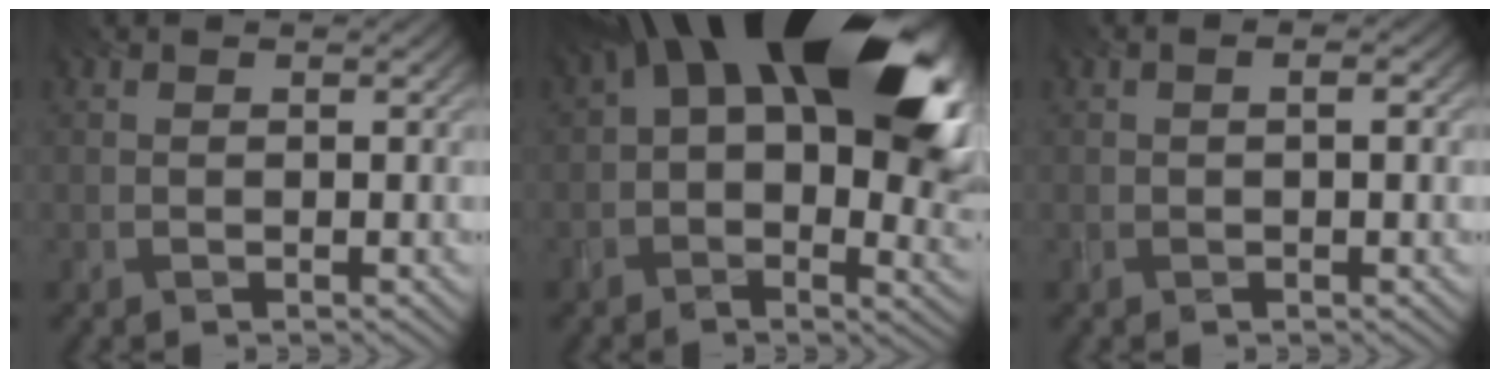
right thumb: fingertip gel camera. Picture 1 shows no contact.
{"total": 20.7, "force": [6.7, 10.8, 16.4], "torque": [-0.214, 0.017, 0.124]}
{"total": 0.9, "force": [-0.2, 0.2, 0.8], "torque": [-0.009, 0.001, -0.003]}